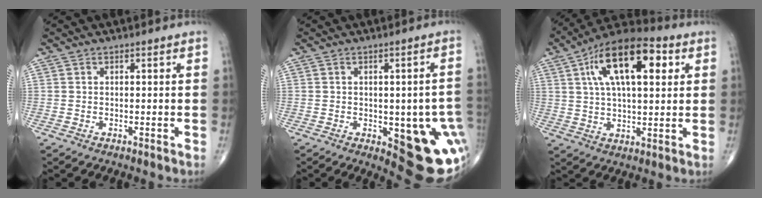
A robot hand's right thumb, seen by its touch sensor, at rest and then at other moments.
{"total": 16.8, "force": [-3.4, 6.9, 15.0], "torque": [-0.133, 0.003, -0.013]}
{"total": 18.3, "force": [6.0, 8.1, 15.3], "torque": [-0.237, 0.009, 0.094]}